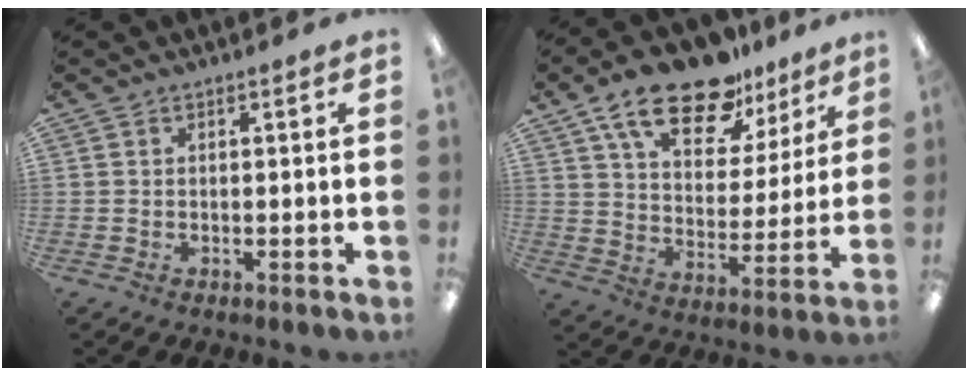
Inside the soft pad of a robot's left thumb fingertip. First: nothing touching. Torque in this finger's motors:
{"motor_torque": [0.42, 0.38, 1.78, -0.99, 0.32]}